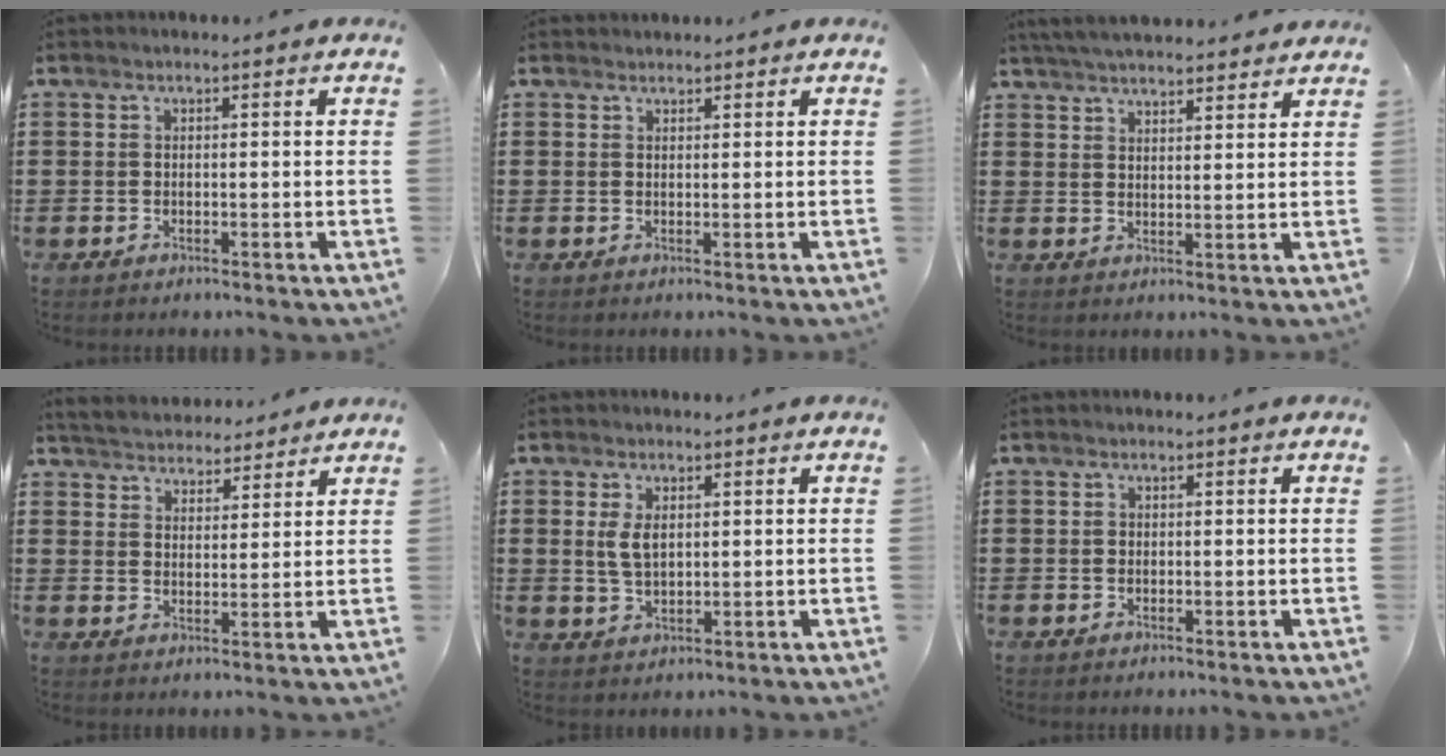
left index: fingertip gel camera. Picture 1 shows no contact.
{"total": 0.9, "force": [0.9, 0.2, 0.0], "torque": [-0.002, 0.000, 0.019]}
{"total": 4.3, "force": [4.2, 0.2, 0.9], "torque": [-0.031, -0.012, 0.077]}
{"total": 4.1, "force": [4.0, 0.8, -0.2], "torque": [-0.016, -0.019, 0.072]}
{"total": 3.9, "force": [1.0, 2.1, 3.1], "torque": [-0.074, 0.005, 0.015]}
{"total": 0.6, "force": [0.2, 0.6, 0.1], "torque": [-0.004, 0.004, 0.004]}